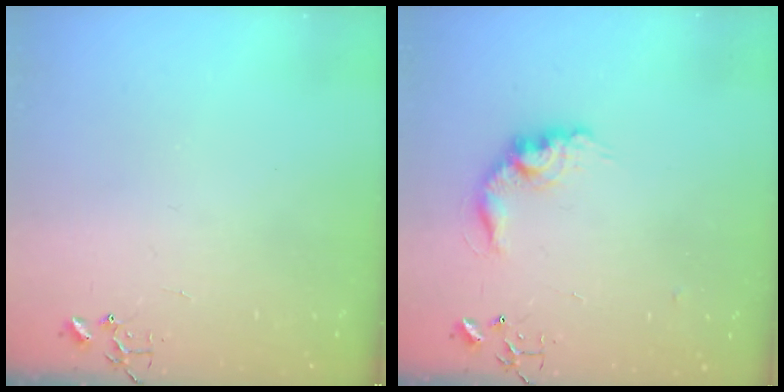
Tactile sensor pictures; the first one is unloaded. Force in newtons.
{"total": 11.9, "press": 11.9, "slide": 0.7}